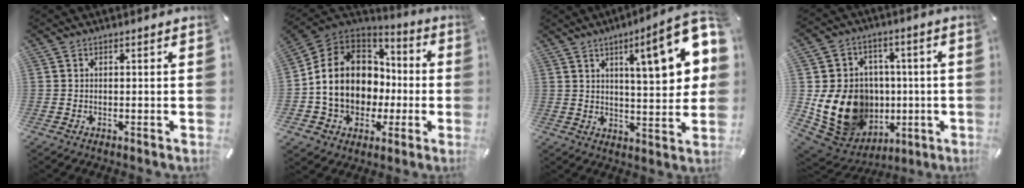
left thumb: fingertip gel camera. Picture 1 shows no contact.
{"total": 15.2, "force": [-0.8, 12.9, 8.0], "torque": [-0.170, 0.008, -0.005]}
{"total": 18.5, "force": [7.8, 4.9, 16.1], "torque": [-0.228, -0.038, 0.111]}
{"total": 19.1, "force": [-1.5, 16.2, 10.0], "torque": [-0.188, -0.001, 0.004]}